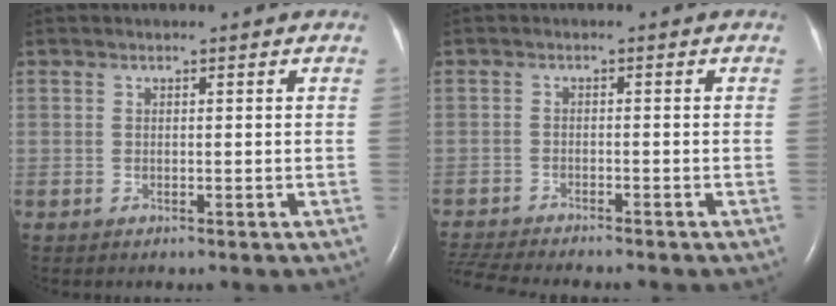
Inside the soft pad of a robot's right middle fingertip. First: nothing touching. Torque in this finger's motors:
{"motor_torque": [0.59, -0.67, 0.22, 0.07]}